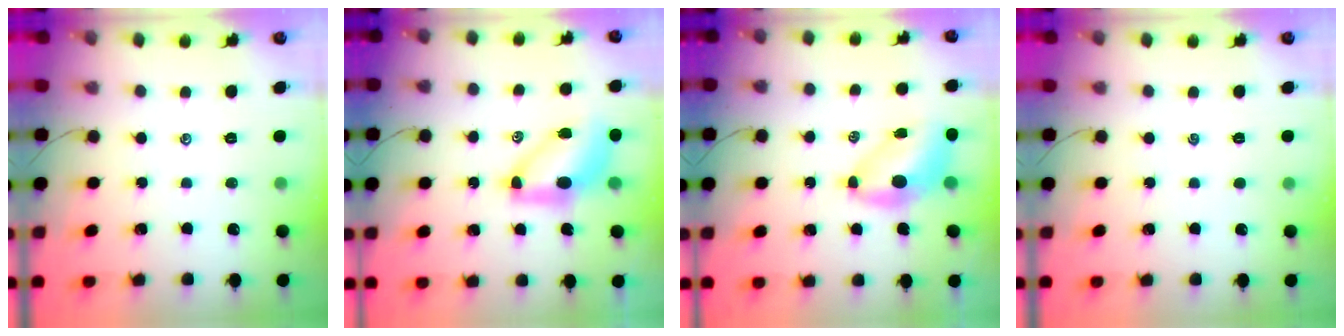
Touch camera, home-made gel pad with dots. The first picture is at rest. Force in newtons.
{"total": 8.4, "press": 8.2, "slide": 1.8}
{"total": 6.7, "press": 6.6, "slide": 1.3}
{"total": 0.0}